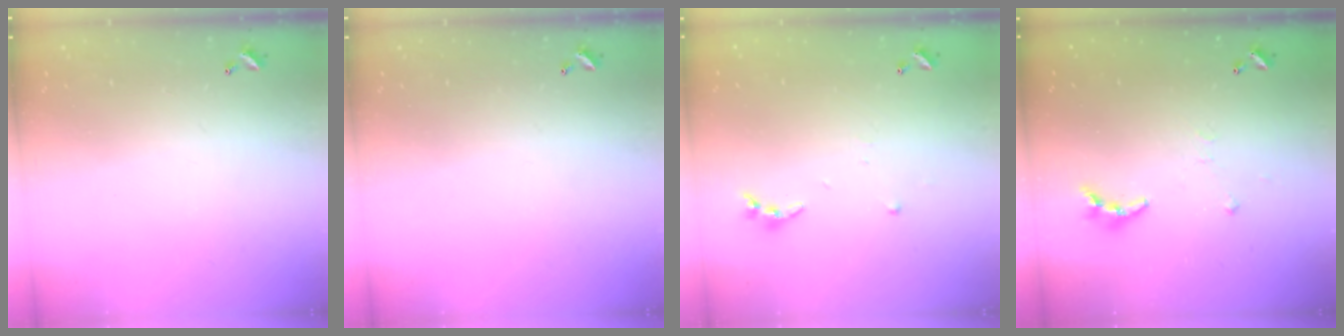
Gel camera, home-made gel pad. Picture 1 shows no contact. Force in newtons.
{"total": 0.0}
{"total": 4.2, "press": 4.2, "slide": 0.2}
{"total": 6.7, "press": 6.7, "slide": 0.5}